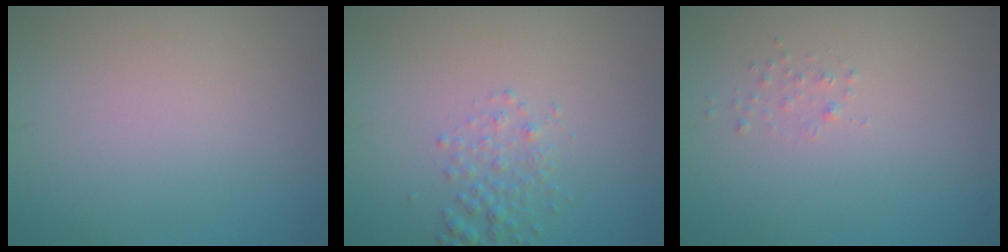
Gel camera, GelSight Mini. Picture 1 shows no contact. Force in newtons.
{"total": 1.7, "press": 1.7, "slide": 0.1}
{"total": 0.6, "press": 0.6, "slide": 0.0}